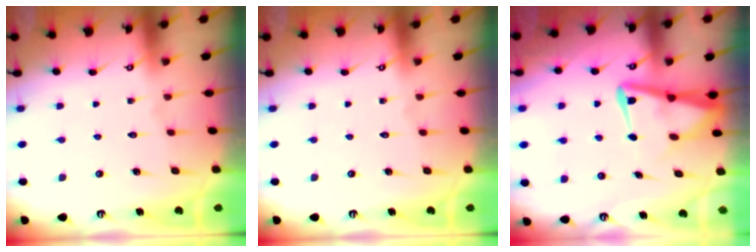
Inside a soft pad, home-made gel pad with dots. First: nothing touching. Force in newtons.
{"total": 0.0}
{"total": 8.4, "press": 8.3, "slide": 0.9}